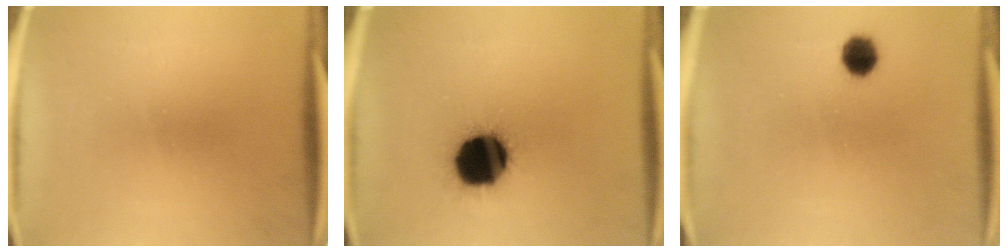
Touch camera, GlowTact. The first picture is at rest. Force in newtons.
{"total": 19.5}
{"total": 4.3}